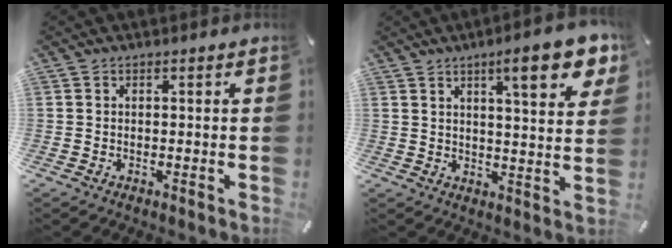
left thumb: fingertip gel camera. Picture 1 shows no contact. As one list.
[{"total": 12.2, "force": [6.9, 3.1, 9.7], "torque": [-0.132, -0.030, 0.106]}]